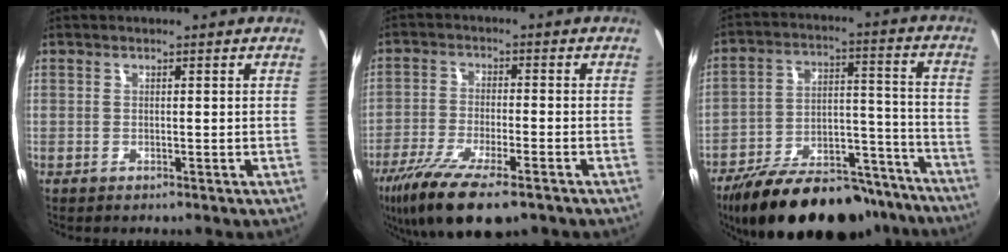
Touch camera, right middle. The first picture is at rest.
{"total": 13.9, "force": [-9.4, 3.8, 9.5], "torque": [-0.201, -0.045, -0.170]}
{"total": 27.1, "force": [-21.2, 11.1, 12.6], "torque": [-0.220, 0.024, -0.286]}